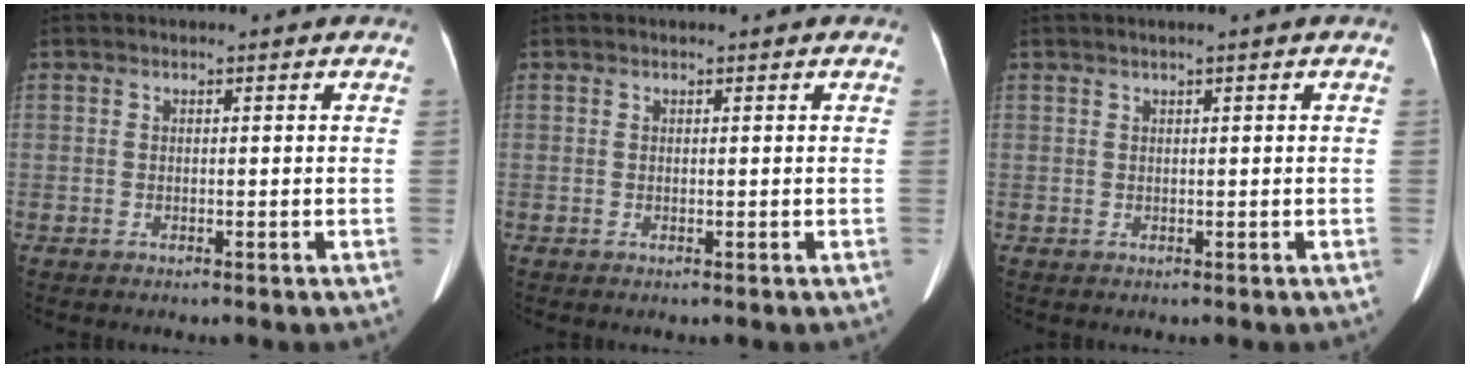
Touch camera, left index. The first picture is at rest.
{"total": 0.0}
{"total": 1.0, "force": [0.4, -0.2, 0.9], "torque": [-0.024, 0.006, 0.011]}